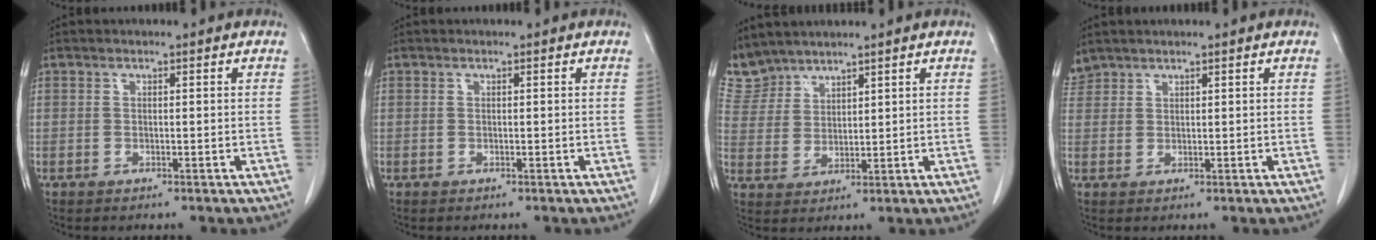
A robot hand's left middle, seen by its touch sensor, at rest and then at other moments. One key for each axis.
{"total": 0.0}
{"total": 5.6, "fx": 5.4, "fy": 1.3, "fz": -0.3, "tx": -0.006, "ty": 0.007, "tz": 0.125}
{"total": 2.0, "fx": 1.9, "fy": 0.5, "fz": -0.2, "tx": -0.002, "ty": 0.013, "tz": 0.043}